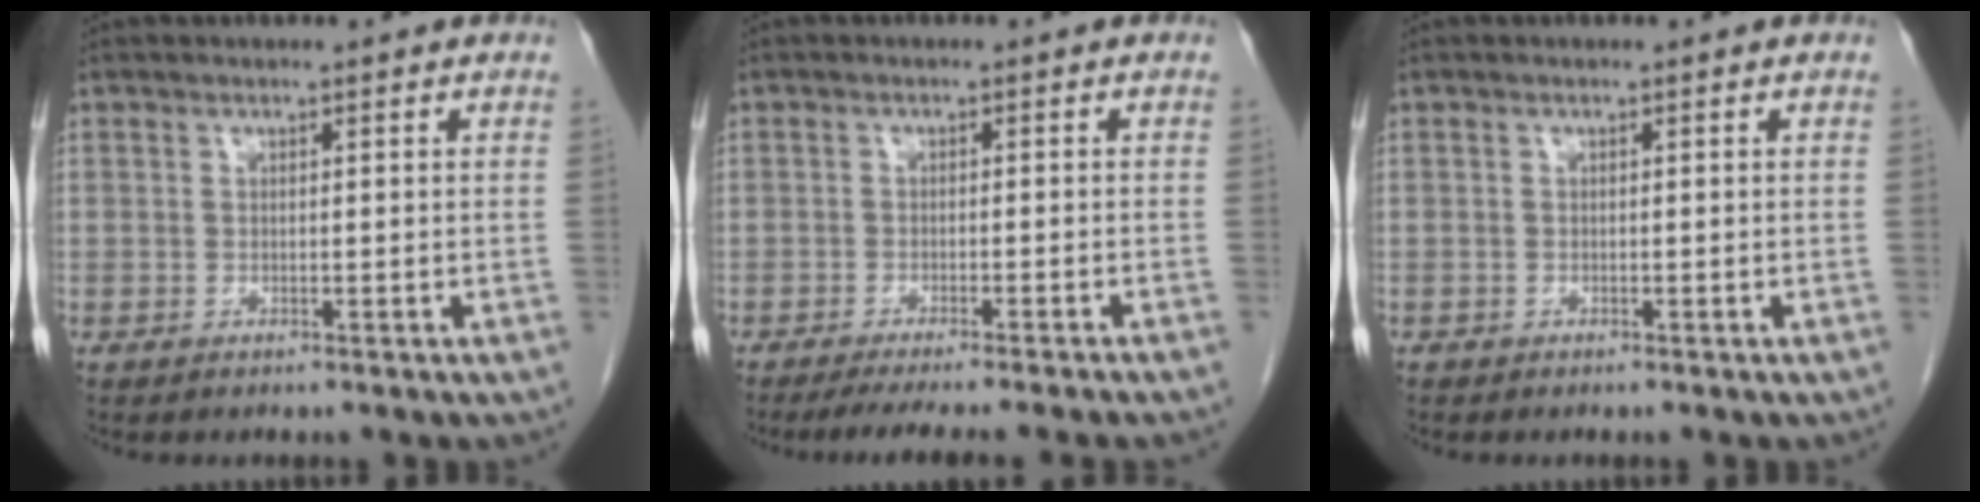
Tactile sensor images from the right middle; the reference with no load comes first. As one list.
[{"total": 9.7, "force": [-8.3, -0.5, 4.8], "torque": [-0.042, -0.019, -0.116]}, {"total": 0.0}]